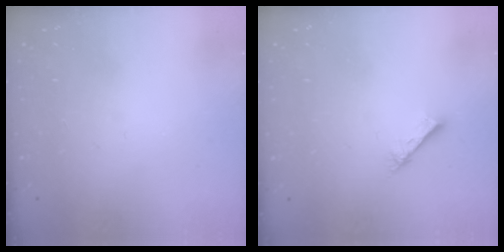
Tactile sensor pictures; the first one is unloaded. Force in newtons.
{"total": 1.5, "press": 1.5, "slide": 0.1}